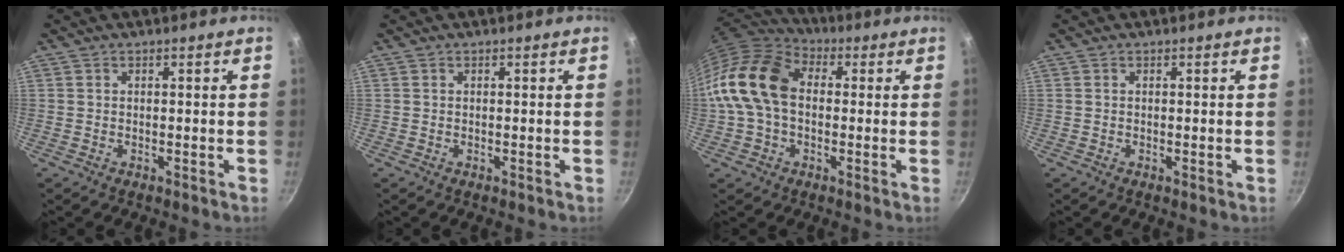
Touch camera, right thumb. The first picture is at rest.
{"total": 0.0}
{"total": 15.7, "force": [0.3, 11.1, 11.2], "torque": [-0.194, 0.034, -0.013]}
{"total": 0.0}